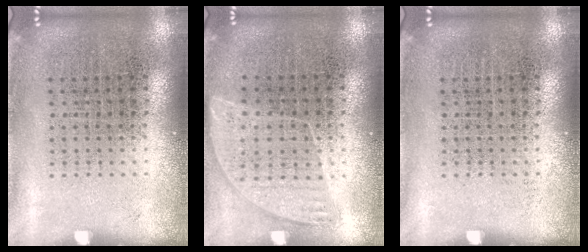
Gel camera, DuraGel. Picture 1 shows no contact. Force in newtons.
{"total": 0.9, "press": 0.8, "slide": 0.4}
{"total": 0.0}